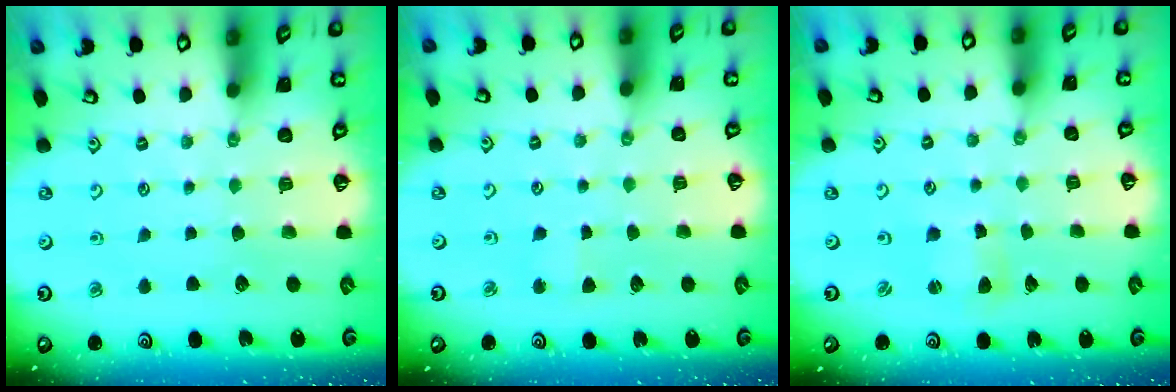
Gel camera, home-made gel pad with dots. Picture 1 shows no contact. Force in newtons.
{"total": 2.2, "press": 2.2, "slide": 0.2}
{"total": 2.3, "press": 2.2, "slide": 0.3}